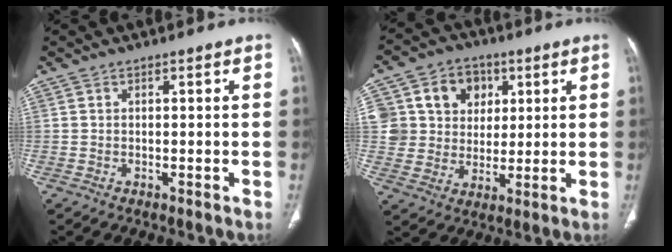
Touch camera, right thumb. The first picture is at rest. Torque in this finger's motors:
{"motor_torque": [1.00, 1.22, 0.58, 0.73, 0.01]}